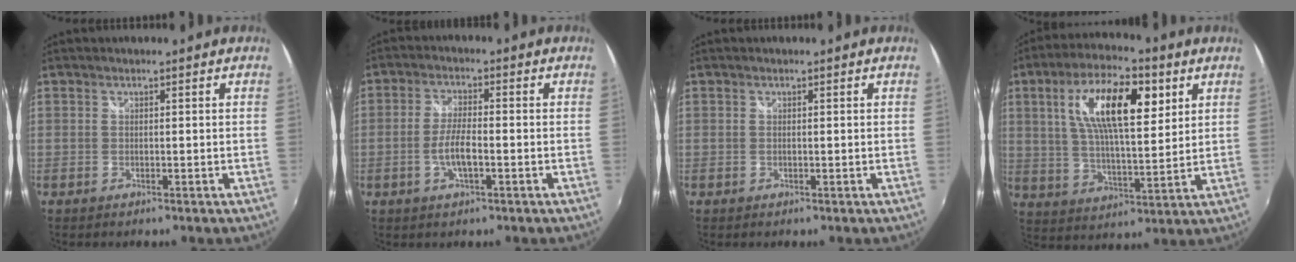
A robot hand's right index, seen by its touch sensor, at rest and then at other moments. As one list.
[{"total": 5.2, "force": [-1.7, 1.3, 4.8], "torque": [-0.099, -0.001, -0.033]}, {"total": 0.0}, {"total": 15.5, "force": [5.8, 5.5, 13.3], "torque": [-0.237, 0.019, 0.100]}]